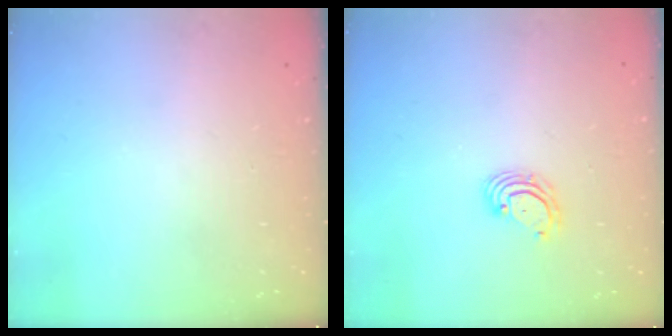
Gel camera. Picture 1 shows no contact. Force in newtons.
{"total": 3.4, "press": 3.4, "slide": 0.0}